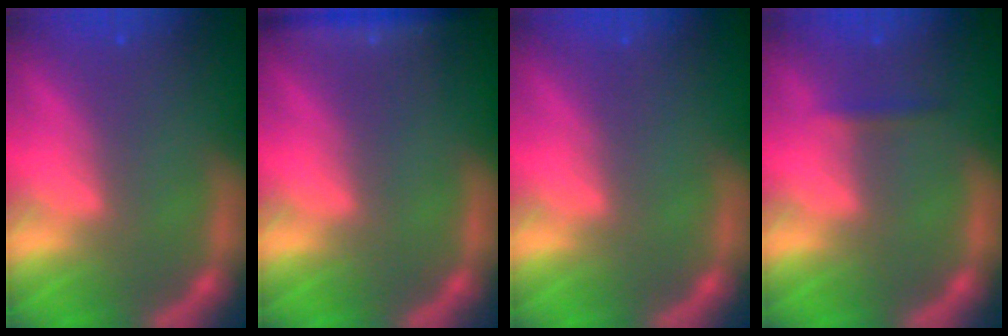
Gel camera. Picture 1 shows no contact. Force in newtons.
{"total": 3.0}
{"total": 0.0}
{"total": 0.9}